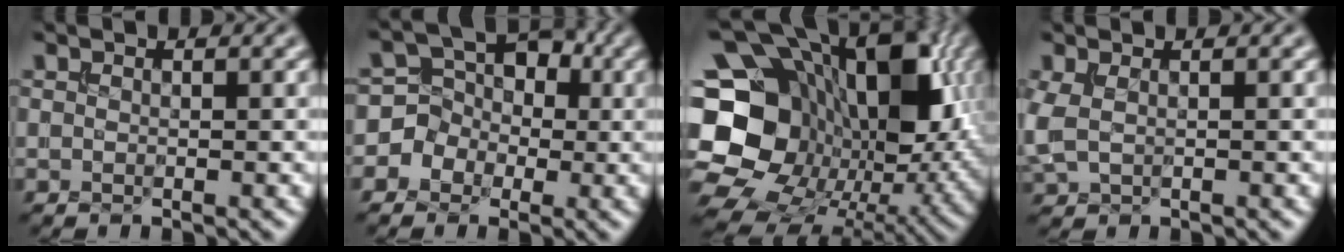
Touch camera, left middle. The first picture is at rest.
{"total": 5.4, "force": [-0.6, 5.1, 1.8], "torque": [-0.006, 0.027, -0.035]}
{"total": 20.5, "force": [1.5, 16.2, 12.5], "torque": [-0.223, 0.000, 0.030]}
{"total": 2.2, "force": [0.2, 1.4, 1.7], "torque": [-0.053, -0.001, 0.005]}